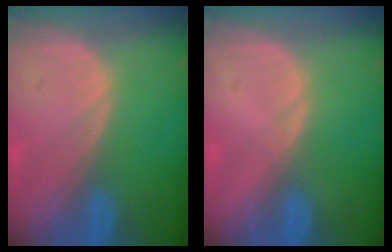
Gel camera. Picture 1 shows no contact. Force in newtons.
{"total": 0.7, "press": 0.5, "slide": 0.4}